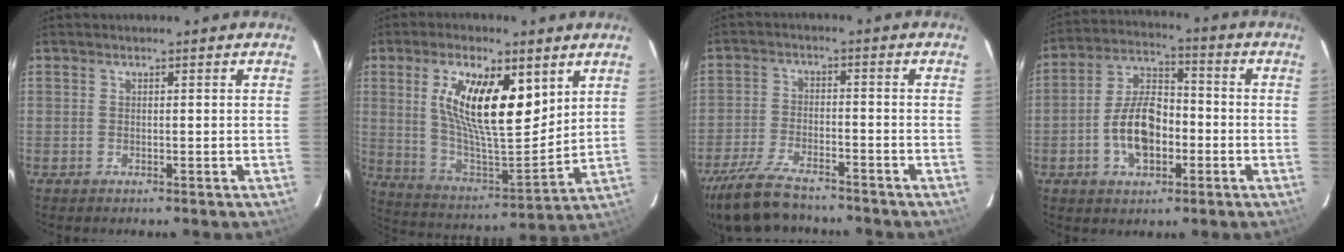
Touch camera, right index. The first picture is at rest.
{"total": 18.3, "force": [7.1, 6.6, 15.5], "torque": [-0.279, -0.001, 0.132]}
{"total": 13.8, "force": [-11.5, 4.3, 6.3], "torque": [-0.155, -0.017, -0.205]}
{"total": 11.3, "force": [-3.2, 6.5, 8.6], "torque": [-0.171, 0.019, -0.052]}